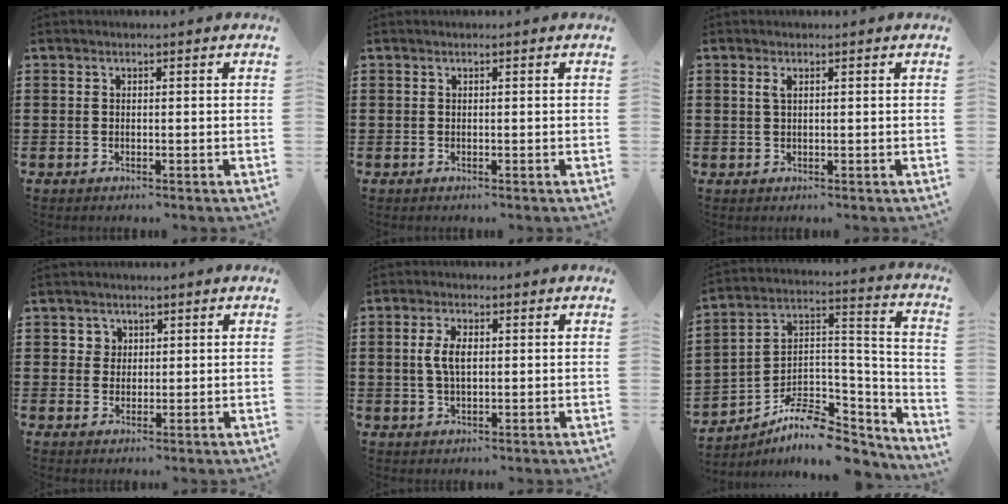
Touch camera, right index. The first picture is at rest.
{"total": 0.0}
{"total": 1.1, "force": [0.4, 0.3, 1.0], "torque": [-0.020, 0.004, 0.006]}
{"total": 2.2, "force": [0.9, 2.0, 0.2], "torque": [-0.012, 0.010, 0.016]}
{"total": 4.5, "force": [0.4, 2.1, 3.9], "torque": [-0.086, 0.006, 0.002]}
{"total": 9.0, "force": [-6.7, 4.0, 4.4], "torque": [-0.086, 0.009, -0.127]}